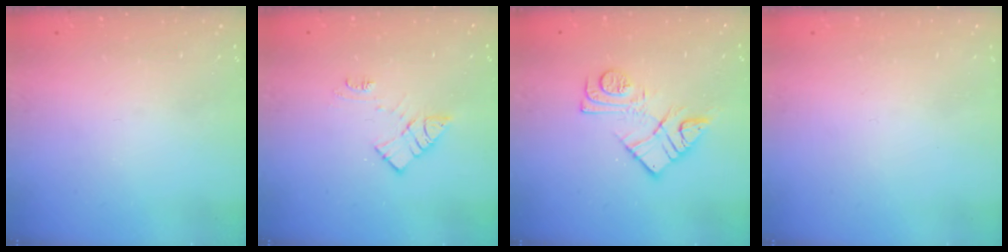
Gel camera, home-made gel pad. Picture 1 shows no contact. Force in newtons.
{"total": 9.3, "press": 9.3, "slide": 0.5}
{"total": 12.3, "press": 12.2, "slide": 0.7}
{"total": 1.7, "press": 1.7, "slide": 0.2}